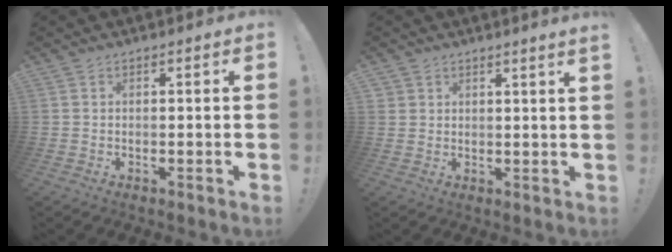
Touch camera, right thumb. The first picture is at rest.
{"total": 2.3, "force": [2.2, 0.2, 0.4], "torque": [-0.001, -0.019, 0.039]}